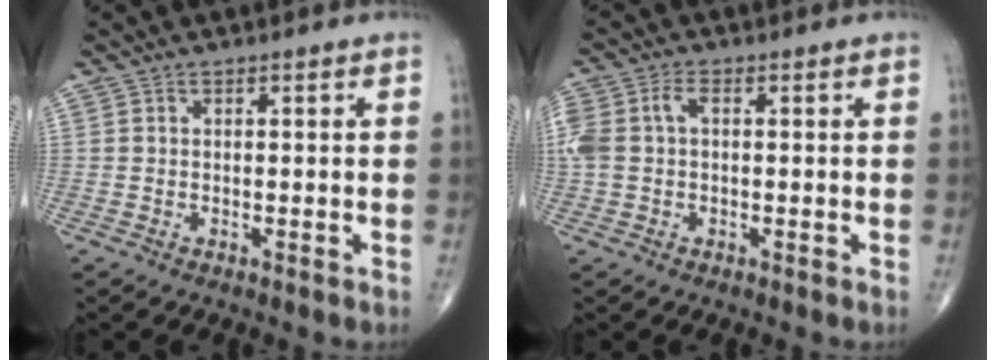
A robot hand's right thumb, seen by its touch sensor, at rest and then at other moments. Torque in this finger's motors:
{"motor_torque": [0.00, -0.16, 0.67, 0.11, 0.06]}